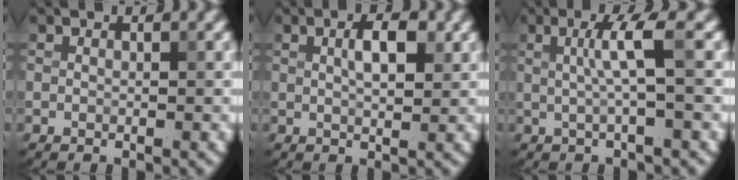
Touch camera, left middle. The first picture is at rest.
{"total": 3.0, "force": [0.9, 1.1, 2.6], "torque": [-0.046, 0.005, 0.016]}
{"total": 3.2, "force": [0.4, 0.3, 3.1], "torque": [-0.059, 0.003, 0.005]}